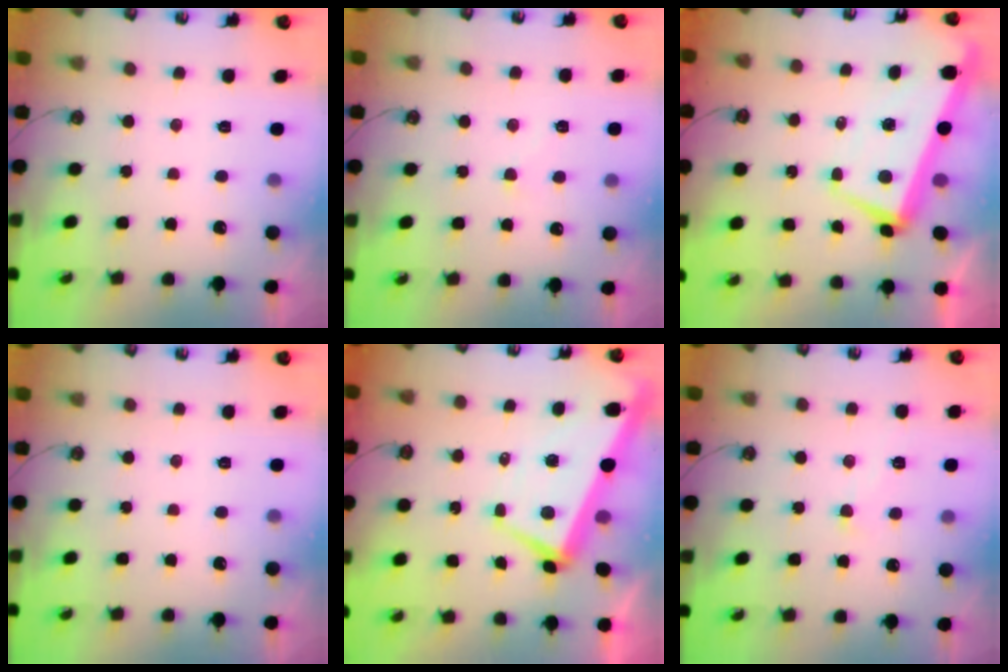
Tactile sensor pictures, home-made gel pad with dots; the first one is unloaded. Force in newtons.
{"total": 3.9, "press": 3.9, "slide": 0.4}
{"total": 3.8, "press": 3.1, "slide": 2.1}
{"total": 0.0}
{"total": 2.0, "press": 1.6, "slide": 1.2}
{"total": 1.6, "press": 1.5, "slide": 0.6}